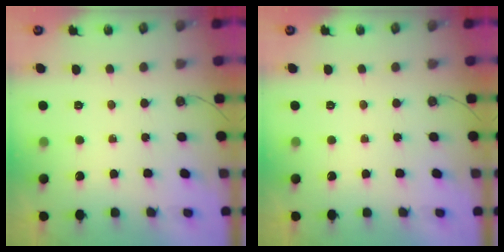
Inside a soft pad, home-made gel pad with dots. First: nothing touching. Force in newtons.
{"total": 0.0}